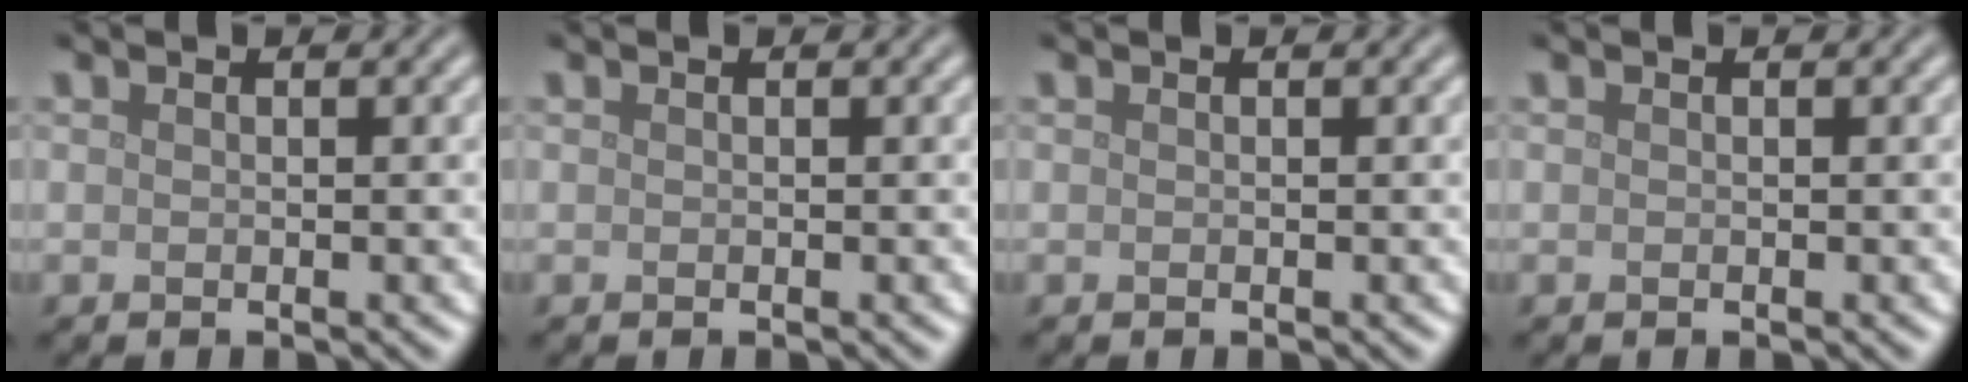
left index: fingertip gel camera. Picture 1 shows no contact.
{"total": 0.0}
{"total": 0.0}
{"total": 0.0}